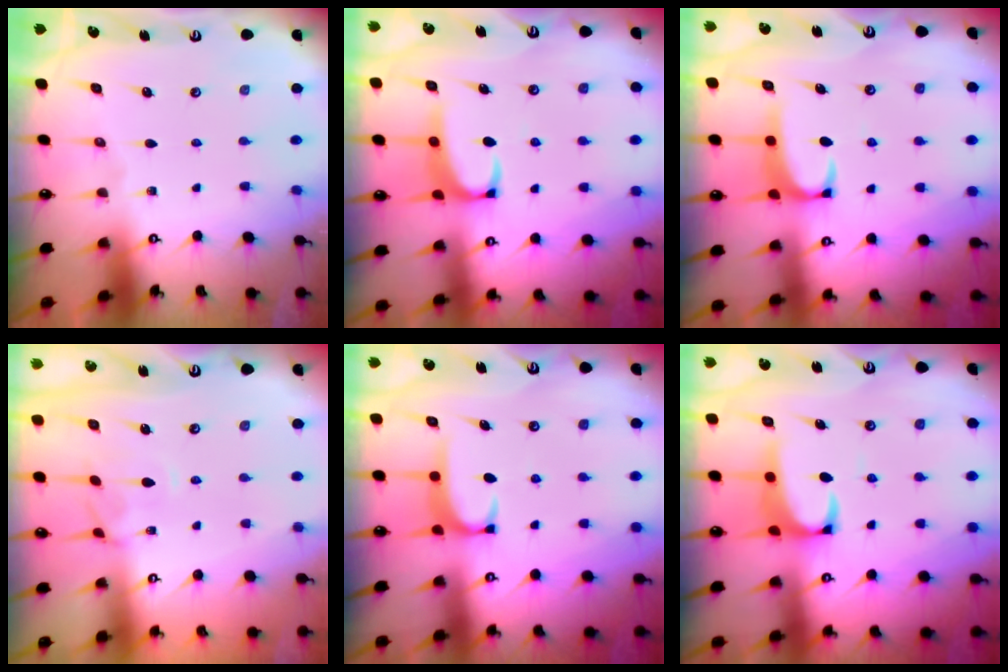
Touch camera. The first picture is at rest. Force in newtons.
{"total": 2.4, "press": 2.3, "slide": 0.8}
{"total": 1.8, "press": 1.8, "slide": 0.4}
{"total": 2.2, "press": 2.1, "slide": 0.5}
{"total": 1.9, "press": 1.8, "slide": 0.5}
{"total": 2.2, "press": 2.0, "slide": 0.9}